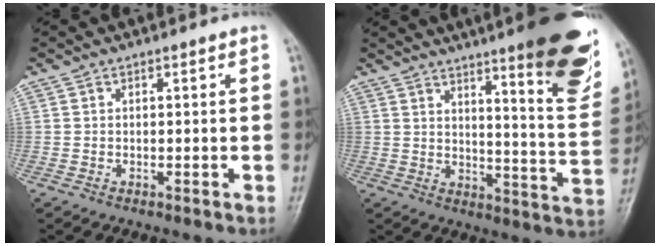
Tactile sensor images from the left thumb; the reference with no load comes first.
{"total": 21.2, "force": [12.7, 3.7, 16.5], "torque": [-0.191, -0.071, 0.171]}